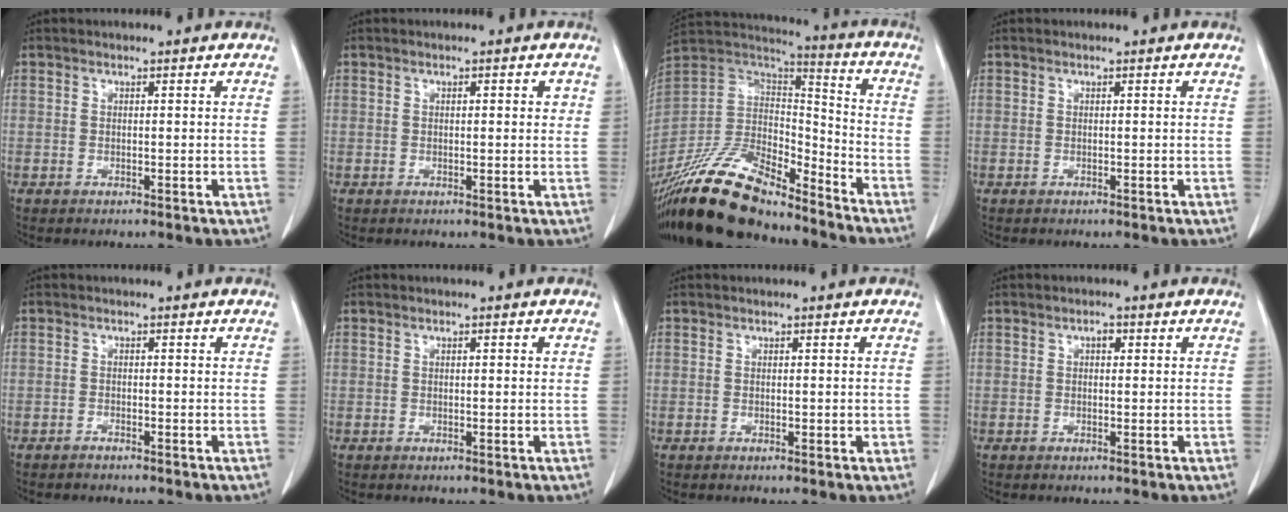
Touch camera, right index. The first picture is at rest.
{"total": 1.7, "force": [0.5, 0.6, 1.5], "torque": [-0.020, 0.003, 0.005]}
{"total": 22.8, "force": [-18.7, 6.9, 11.1], "torque": [-0.244, -0.009, -0.343]}
{"total": 0.0}
{"total": 0.7, "force": [-0.7, 0.1, 0.0], "torque": [-0.003, 0.000, -0.011]}
{"total": 0.7, "force": [0.2, 0.2, 0.7], "torque": [-0.014, 0.002, 0.003]}
{"total": 0.9, "force": [0.0, 0.6, 0.7], "torque": [-0.008, -0.001, 0.002]}
{"total": 1.1, "force": [0.4, 0.7, 0.9], "torque": [-0.010, 0.003, 0.003]}